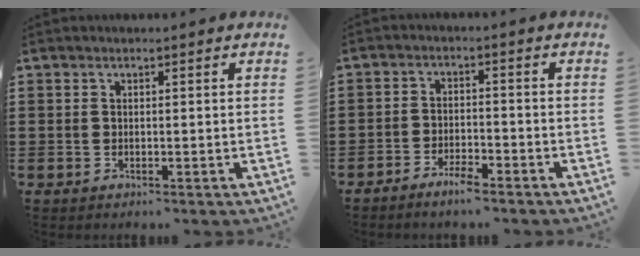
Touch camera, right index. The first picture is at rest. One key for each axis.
{"total": 2.9, "fx": -2.8, "fy": 0.5, "fz": 0.9, "tx": -0.017, "ty": 0.006, "tz": -0.054}